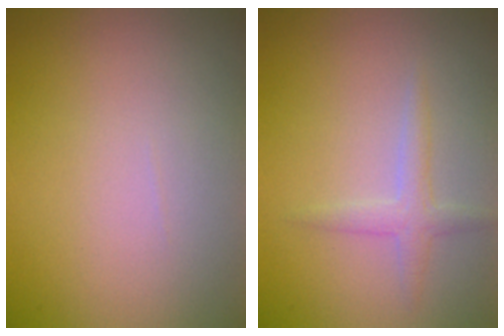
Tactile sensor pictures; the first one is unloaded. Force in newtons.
{"total": 1.7, "press": 1.7, "slide": 0.1}